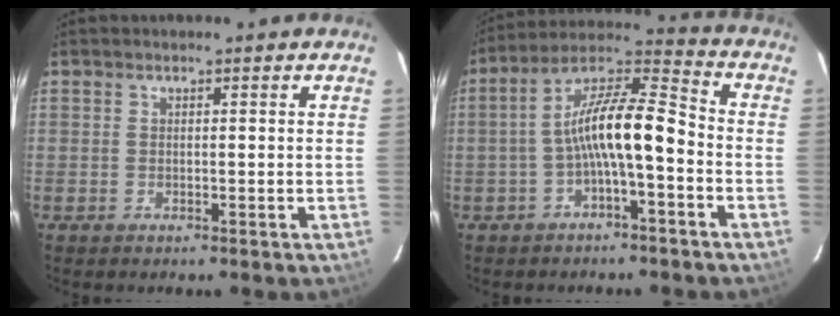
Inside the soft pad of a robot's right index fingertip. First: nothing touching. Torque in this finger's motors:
{"motor_torque": [1.83, -0.31, 0.97, 0.21]}